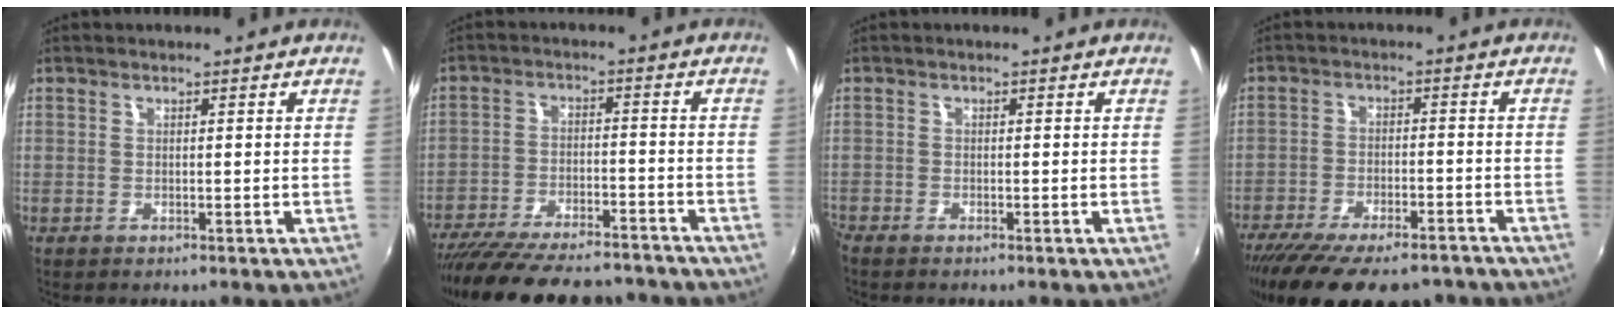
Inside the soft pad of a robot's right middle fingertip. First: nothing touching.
{"total": 22.0, "force": [-19.0, 5.8, 9.5], "torque": [-0.191, -0.028, -0.273]}
{"total": 1.4, "force": [-1.3, 0.2, 0.3], "torque": [-0.012, -0.008, -0.028]}
{"total": 21.0, "force": [-16.6, 6.9, 10.9], "torque": [-0.218, -0.040, -0.242]}